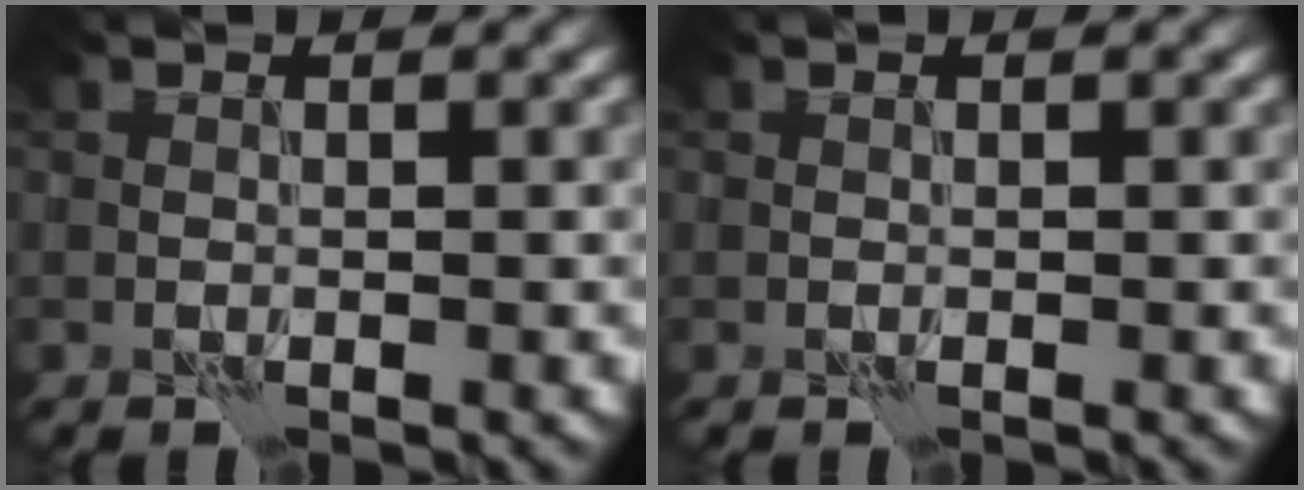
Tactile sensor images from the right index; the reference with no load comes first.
{"total": 0.0}